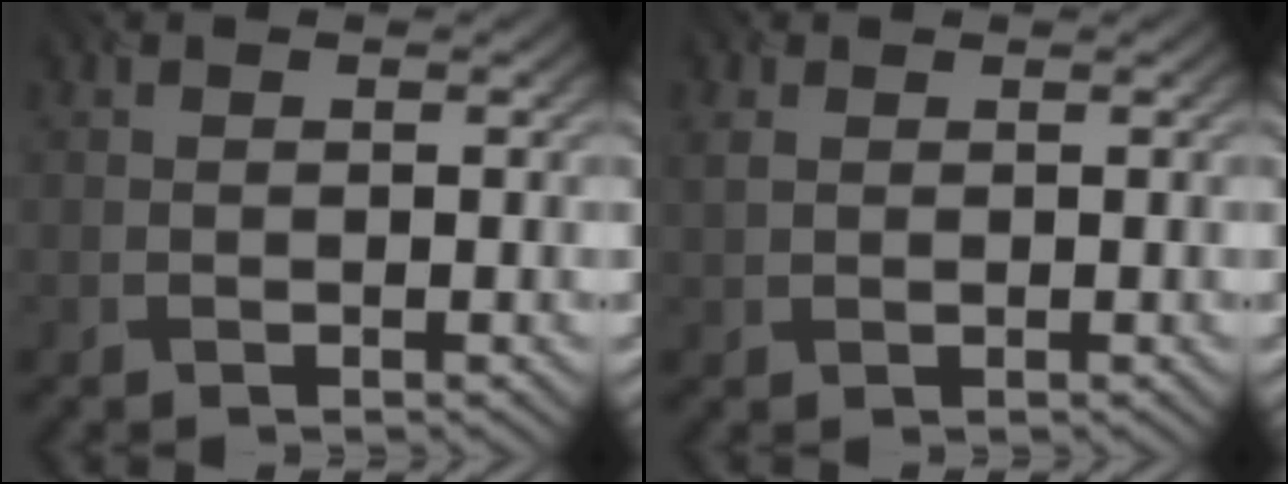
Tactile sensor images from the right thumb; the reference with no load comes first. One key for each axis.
{"total": 1.2, "fx": 0.9, "fy": 0.7, "fz": 0.5, "tx": -0.027, "ty": 0.001, "tz": 0.016}